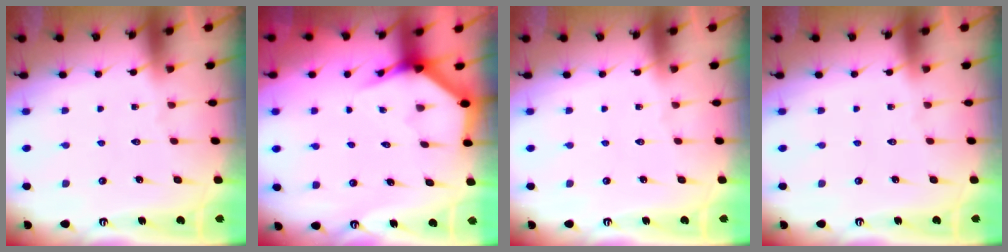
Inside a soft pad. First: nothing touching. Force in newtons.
{"total": 3.9, "press": 3.9, "slide": 0.2}
{"total": 0.0}
{"total": 0.0}